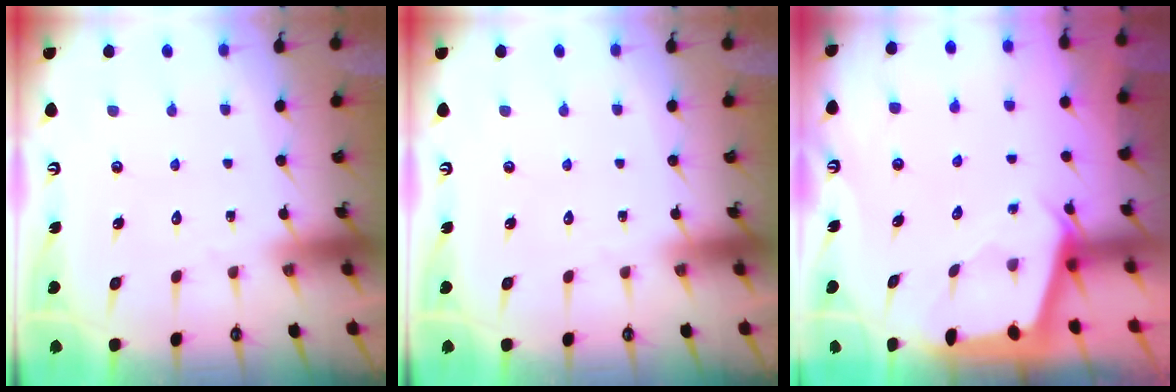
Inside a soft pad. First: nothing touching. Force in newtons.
{"total": 0.0}
{"total": 2.0, "press": 2.0, "slide": 0.3}